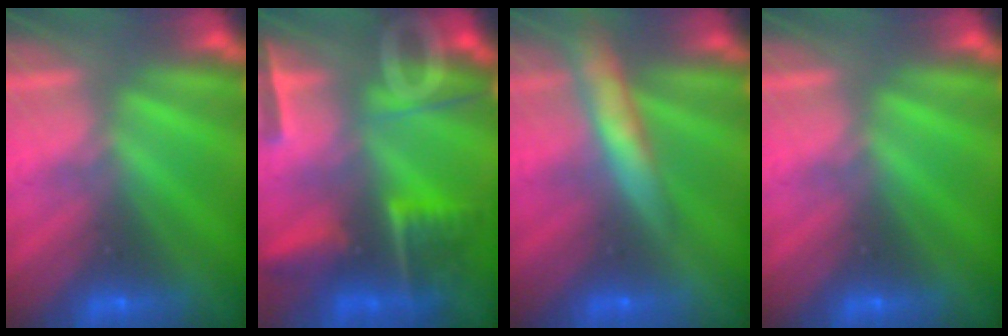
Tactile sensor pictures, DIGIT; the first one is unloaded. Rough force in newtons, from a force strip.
{"total": 8.9}
{"total": 9.1}
{"total": 0.0}